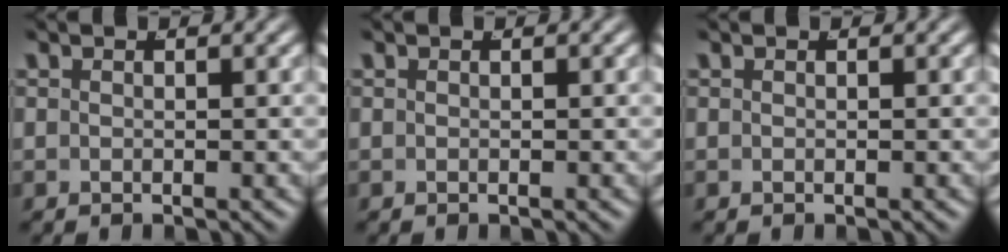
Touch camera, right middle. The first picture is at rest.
{"total": 0.0}
{"total": 0.0}